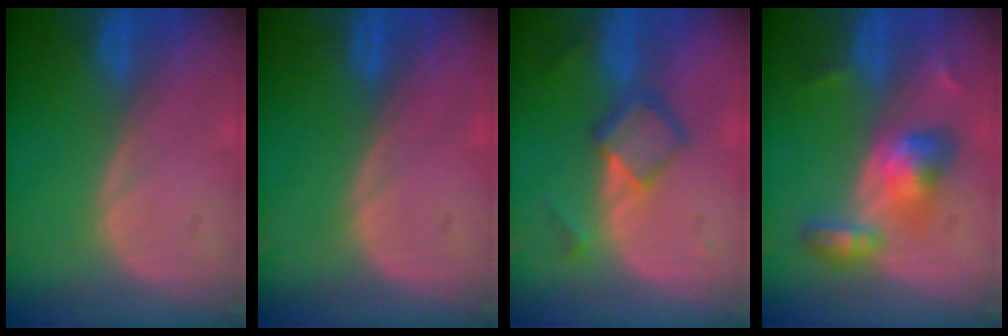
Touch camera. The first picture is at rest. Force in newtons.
{"total": 0.0}
{"total": 5.8, "press": 5.0, "slide": 2.9}
{"total": 6.0, "press": 6.0, "slide": 0.8}